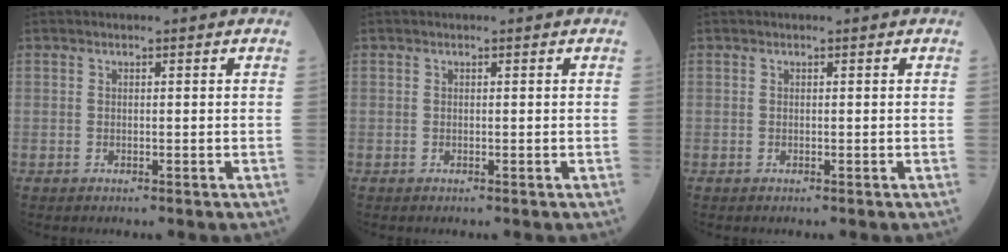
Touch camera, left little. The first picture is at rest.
{"total": 0.0}
{"total": 0.0}